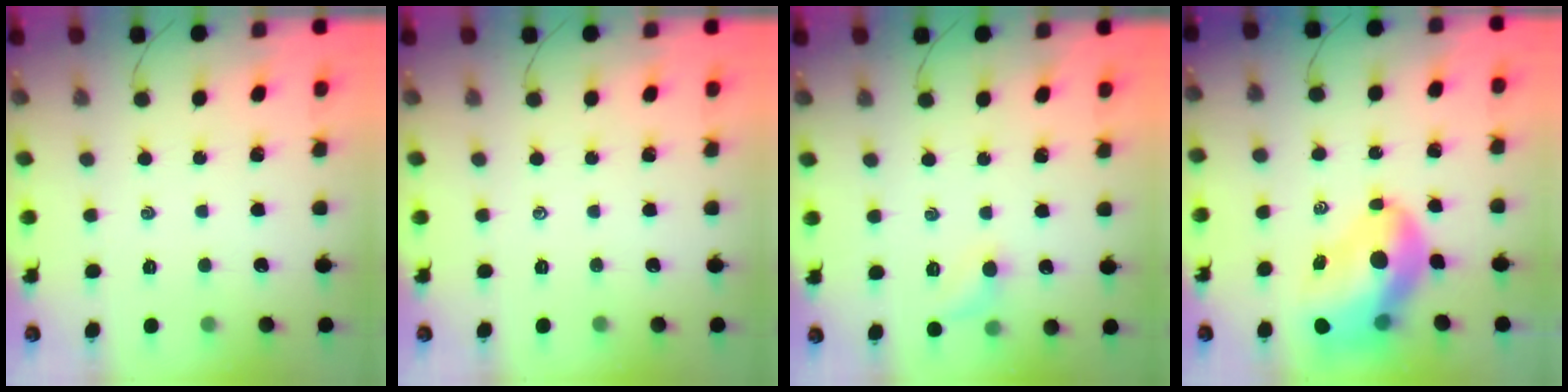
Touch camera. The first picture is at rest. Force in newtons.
{"total": 0.0}
{"total": 6.6, "press": 6.3, "slide": 1.9}
{"total": 15.6, "press": 15.0, "slide": 4.5}